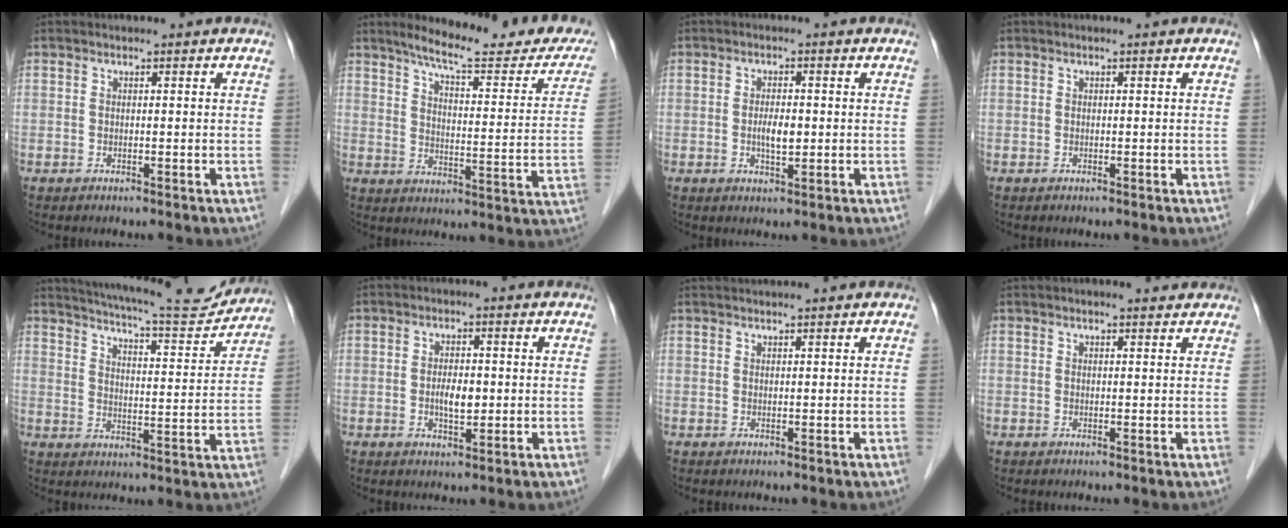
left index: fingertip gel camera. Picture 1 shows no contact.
{"total": 19.7, "force": [17.2, 3.0, 9.1], "torque": [-0.112, -0.036, 0.213]}
{"total": 3.0, "force": [-0.2, 1.1, 2.8], "torque": [-0.054, -0.001, -0.001]}
{"total": 0.0}
{"total": 16.1, "force": [15.2, 1.2, 5.1], "torque": [-0.087, -0.021, 0.207]}
{"total": 3.2, "force": [-0.2, 1.3, 2.9], "torque": [-0.054, 0.000, -0.001]}
{"total": 4.0, "force": [3.8, -0.5, 1.3], "torque": [-0.013, 0.025, 0.055]}
{"total": 2.2, "force": [2.1, 0.2, 0.8], "torque": [-0.013, 0.012, 0.028]}